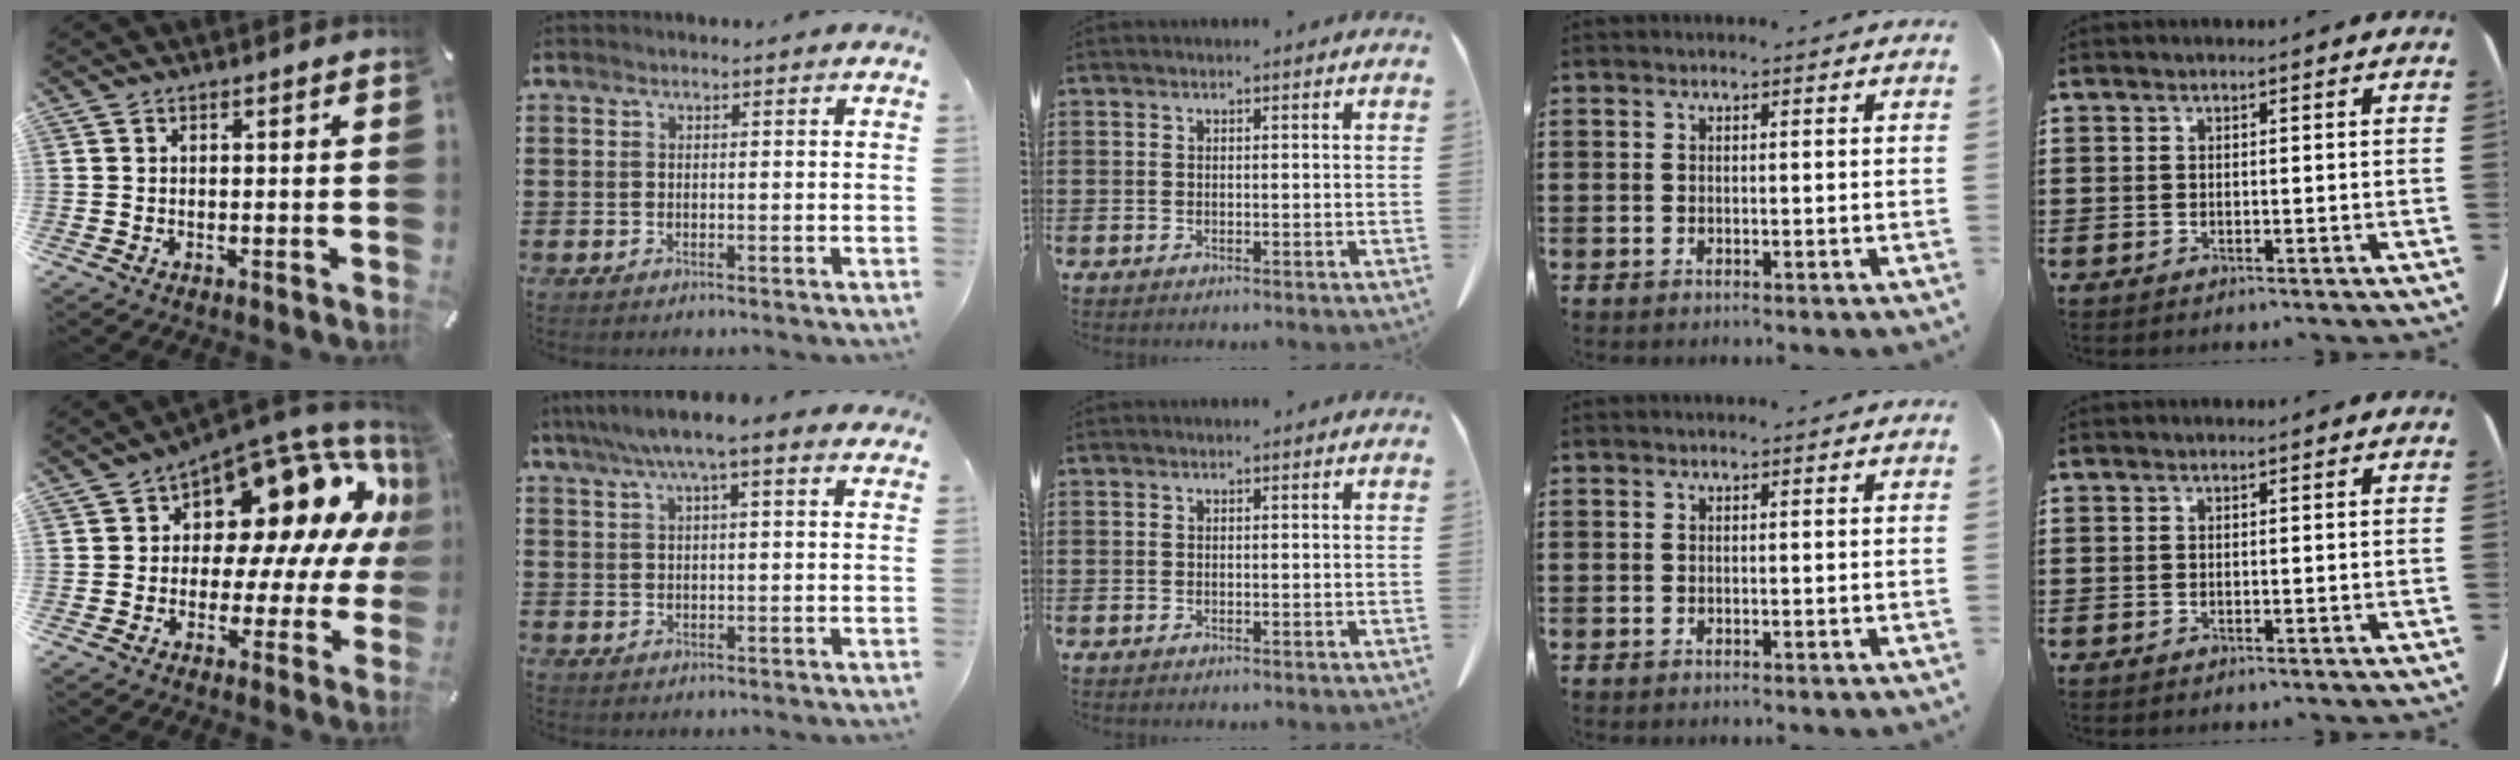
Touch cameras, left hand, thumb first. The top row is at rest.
{"thumb": {"total": 15.8, "force": [8.0, 9.2, 10.2], "torque": [-0.129, -0.084, 0.130]}, "index": {"total": 5.4, "force": [3.5, 1.1, 4.0], "torque": [-0.084, 0.004, 0.060]}}